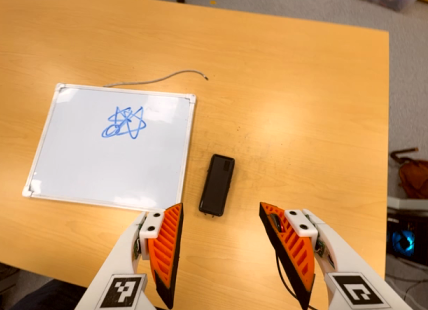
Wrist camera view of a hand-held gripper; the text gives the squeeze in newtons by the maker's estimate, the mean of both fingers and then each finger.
{"total": 0.0}